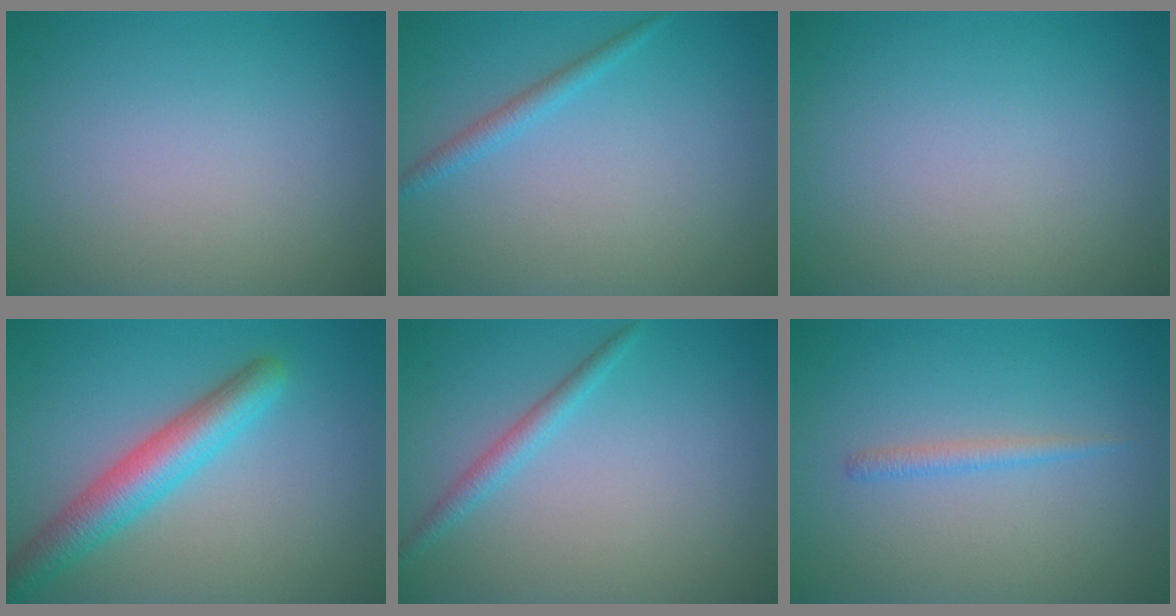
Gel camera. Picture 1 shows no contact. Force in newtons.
{"total": 1.5, "press": 1.5, "slide": 0.1}
{"total": 0.0}
{"total": 5.0, "press": 5.0, "slide": 0.3}
{"total": 1.8, "press": 1.7, "slide": 0.1}
{"total": 1.1, "press": 1.1, "slide": 0.1}